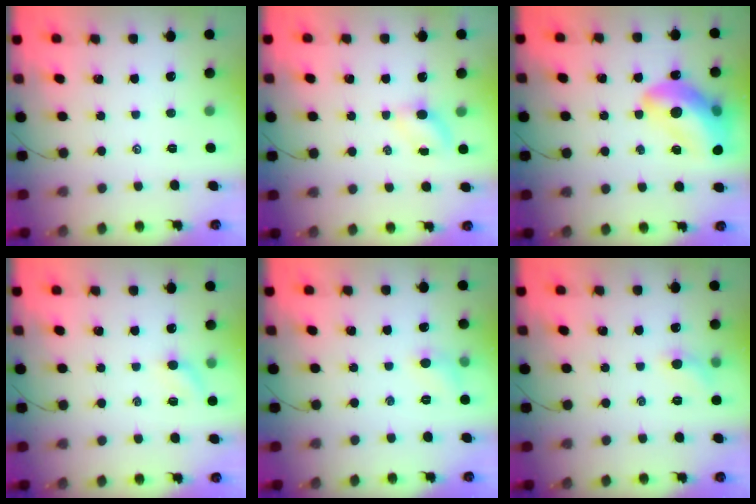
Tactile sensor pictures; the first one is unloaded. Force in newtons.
{"total": 3.5, "press": 3.4, "slide": 1.0}
{"total": 18.7, "press": 18.3, "slide": 4.0}
{"total": 5.4, "press": 5.2, "slide": 1.2}
{"total": 5.0, "press": 4.8, "slide": 1.6}
{"total": 4.6, "press": 4.4, "slide": 1.5}